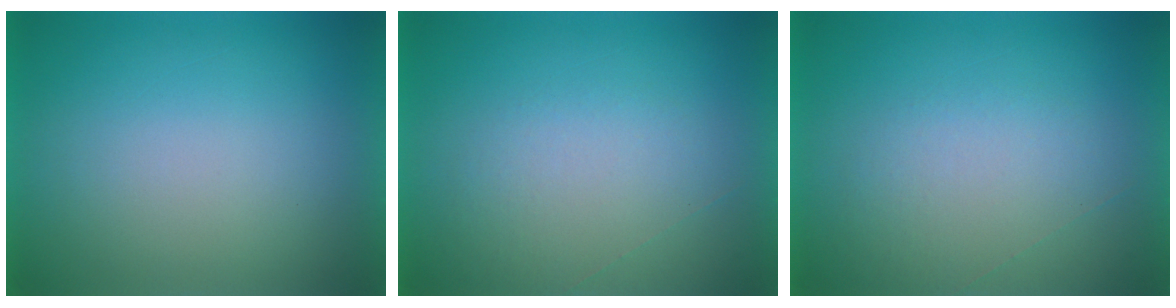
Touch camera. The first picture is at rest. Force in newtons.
{"total": 1.0}
{"total": 1.0}